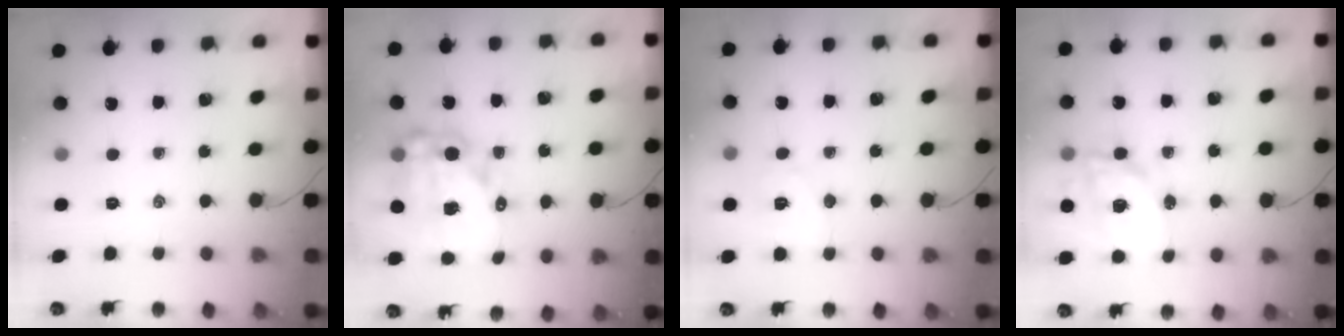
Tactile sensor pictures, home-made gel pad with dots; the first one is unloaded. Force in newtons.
{"total": 17.9, "press": 17.5, "slide": 3.7}
{"total": 6.9, "press": 6.8, "slide": 1.1}
{"total": 16.1, "press": 15.6, "slide": 3.6}